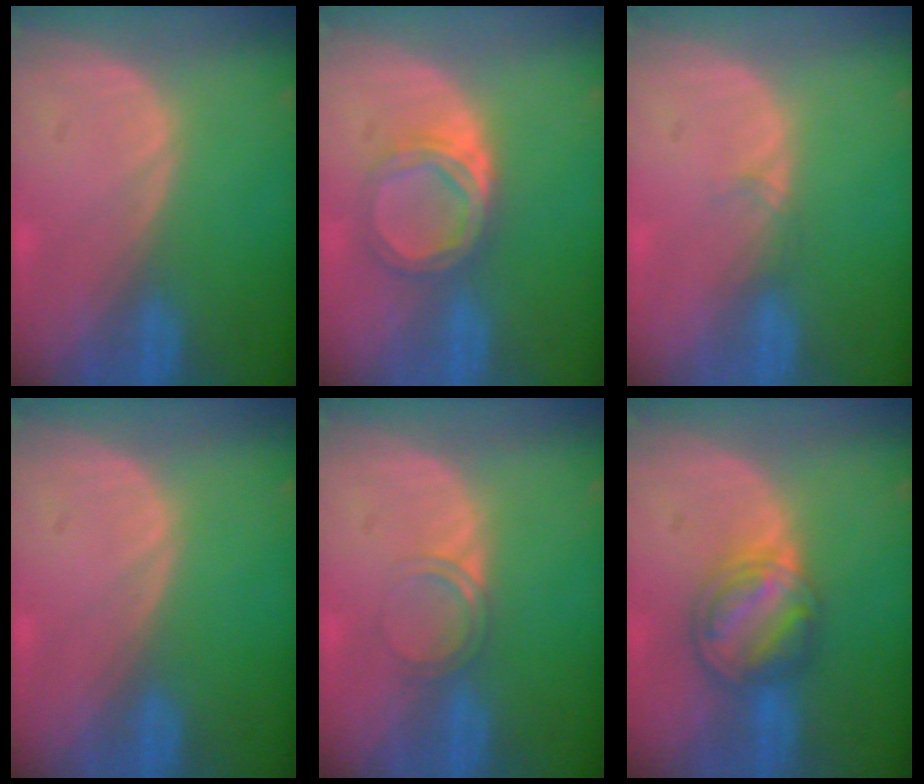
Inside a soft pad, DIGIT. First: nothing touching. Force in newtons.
{"total": 5.6, "press": 5.0, "slide": 2.6}
{"total": 0.9, "press": 0.8, "slide": 0.2}
{"total": 0.0}
{"total": 2.4, "press": 2.4, "slide": 0.2}
{"total": 6.9, "press": 6.3, "slide": 2.8}